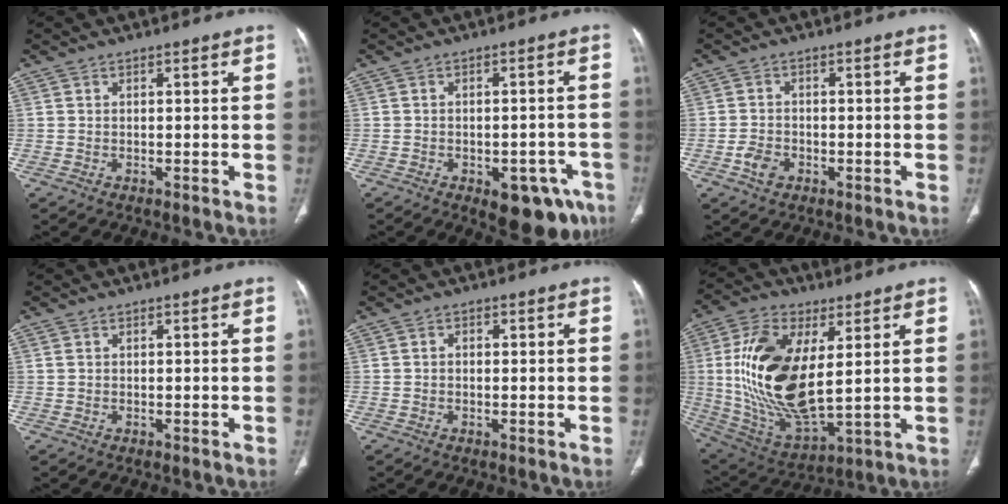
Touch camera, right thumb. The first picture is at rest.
{"total": 8.8, "force": [-5.0, 4.8, 5.4], "torque": [-0.032, 0.024, -0.060]}
{"total": 3.4, "force": [-1.4, 2.4, 1.9], "torque": [-0.031, 0.009, -0.024]}
{"total": 0.7, "force": [0.4, 0.4, 0.4], "torque": [-0.010, 0.009, 0.010]}
{"total": 0.9, "force": [0.0, 0.7, 0.5], "torque": [-0.007, 0.005, -0.001]}
{"total": 21.7, "force": [3.6, 10.1, 18.8], "torque": [-0.369, -0.023, 0.077]}